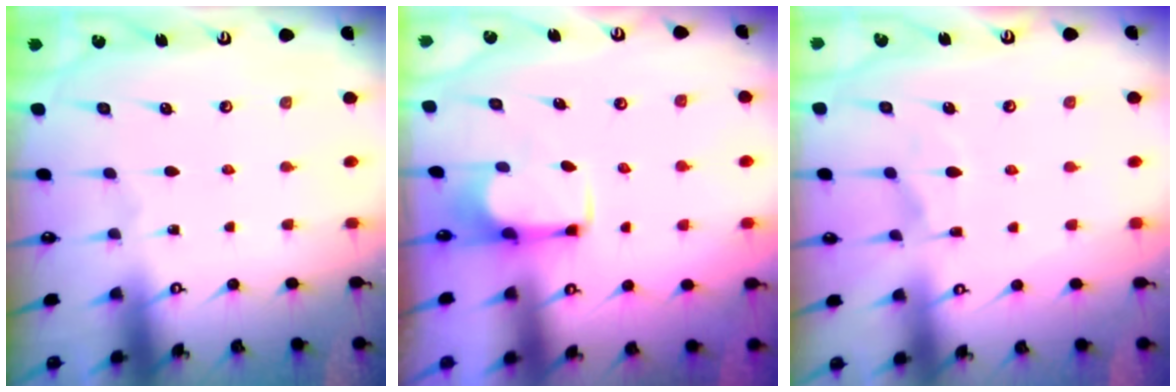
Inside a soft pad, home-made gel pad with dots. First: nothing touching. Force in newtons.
{"total": 2.8, "press": 2.7, "slide": 0.9}
{"total": 4.9, "press": 4.7, "slide": 1.4}